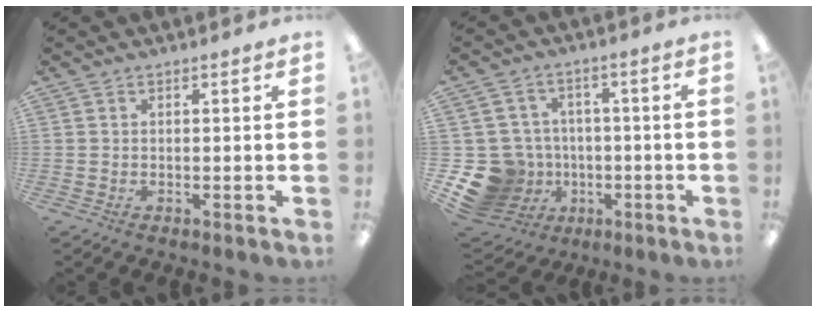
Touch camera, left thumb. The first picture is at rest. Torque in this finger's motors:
{"motor_torque": [-0.44, 1.39, 0.45, -0.54, 0.05]}